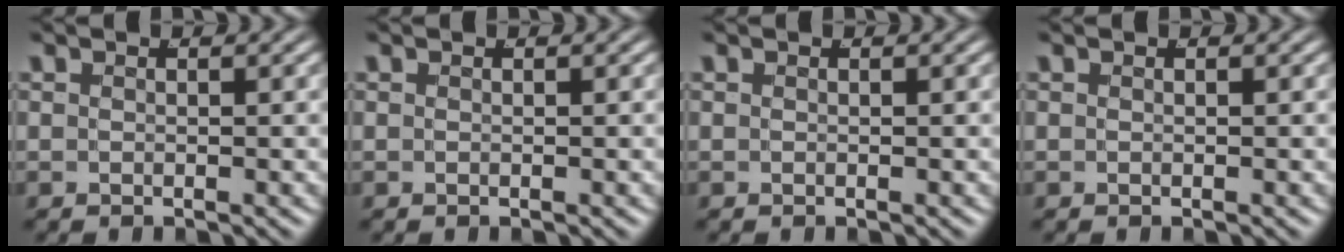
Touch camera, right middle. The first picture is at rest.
{"total": 0.0}
{"total": 0.0}
{"total": 0.0}